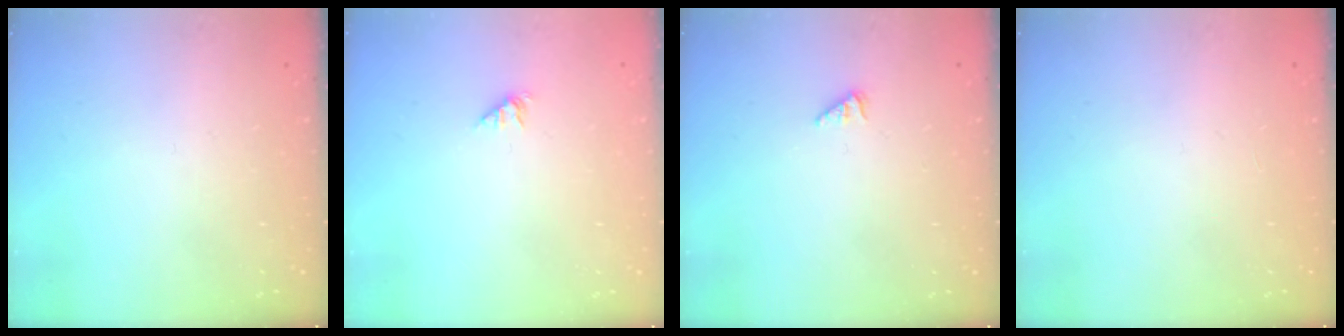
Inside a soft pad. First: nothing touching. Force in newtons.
{"total": 1.0, "press": 1.0, "slide": 0.2}
{"total": 0.0}
{"total": 0.0}